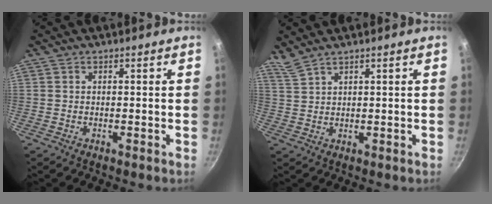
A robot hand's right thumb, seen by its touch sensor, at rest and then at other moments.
{"total": 2.7, "force": [2.4, 0.0, 1.2], "torque": [-0.031, -0.007, 0.055]}